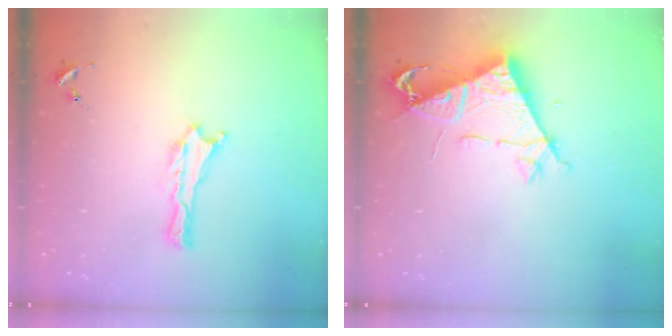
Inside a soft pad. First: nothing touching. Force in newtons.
{"total": 7.9, "press": 7.8, "slide": 0.9}